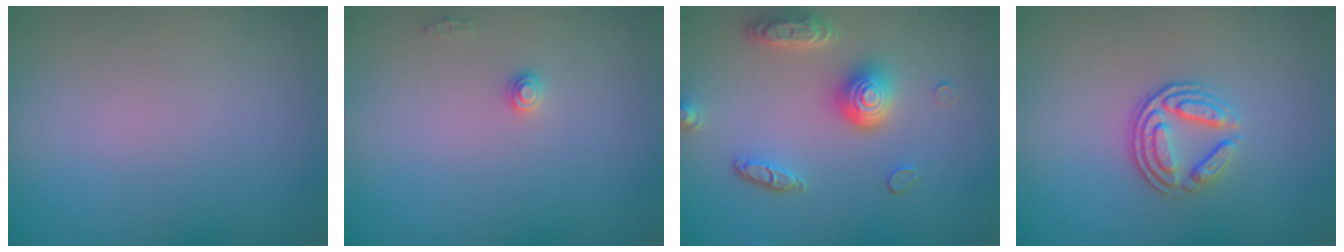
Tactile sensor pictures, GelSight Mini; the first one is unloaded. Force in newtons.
{"total": 0.9, "press": 0.9, "slide": 0.1}
{"total": 4.7, "press": 3.6, "slide": 2.9}
{"total": 3.5, "press": 2.6, "slide": 2.3}